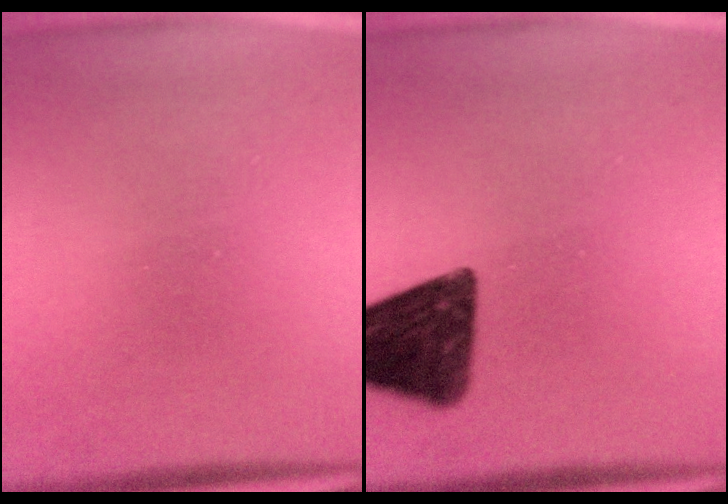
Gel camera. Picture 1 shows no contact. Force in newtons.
{"total": 15.0}